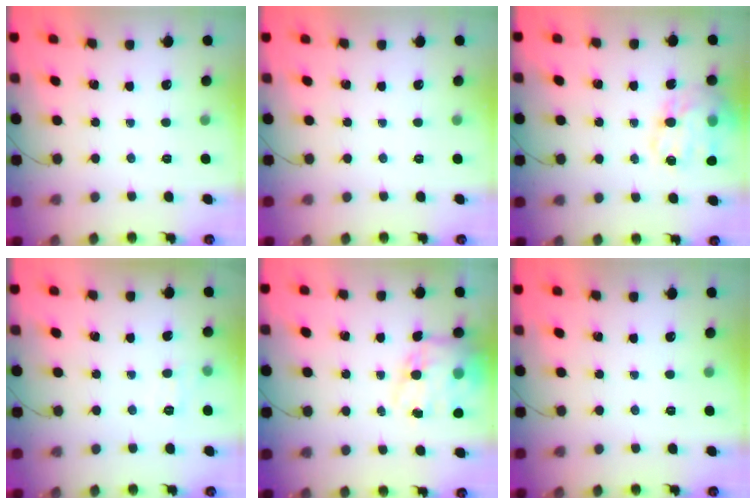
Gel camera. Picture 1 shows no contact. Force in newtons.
{"total": 0.0}
{"total": 18.7, "press": 18.4, "slide": 3.2}
{"total": 5.6, "press": 5.3, "slide": 1.8}
{"total": 15.2, "press": 14.8, "slide": 3.6}
{"total": 0.0}